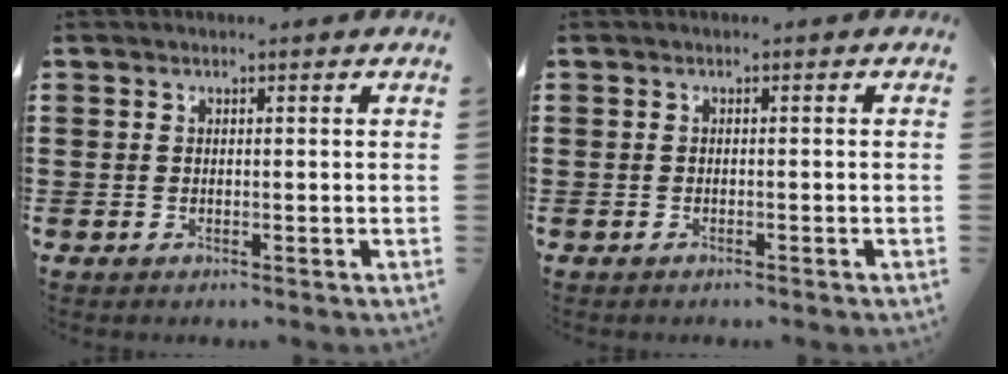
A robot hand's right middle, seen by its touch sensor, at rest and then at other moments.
{"total": 0.7, "force": [-0.7, 0.1, 0.1], "torque": [-0.004, -0.002, -0.014]}